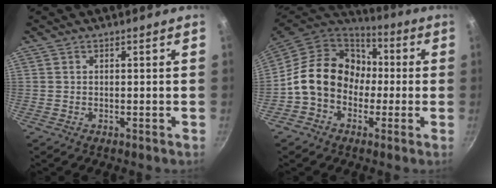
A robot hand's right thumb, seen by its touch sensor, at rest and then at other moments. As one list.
[{"total": 16.7, "force": [-0.9, 13.8, 9.3], "torque": [-0.119, 0.049, -0.031]}]